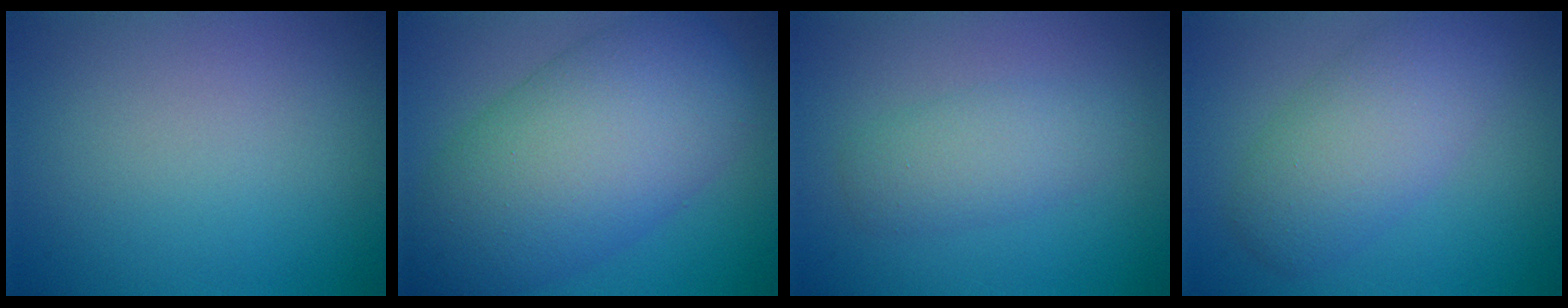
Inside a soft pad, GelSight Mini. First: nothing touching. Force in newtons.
{"total": 11.3, "press": 11.3, "slide": 0.4}
{"total": 2.9, "press": 2.9, "slide": 0.1}
{"total": 5.3, "press": 5.3, "slide": 0.3}